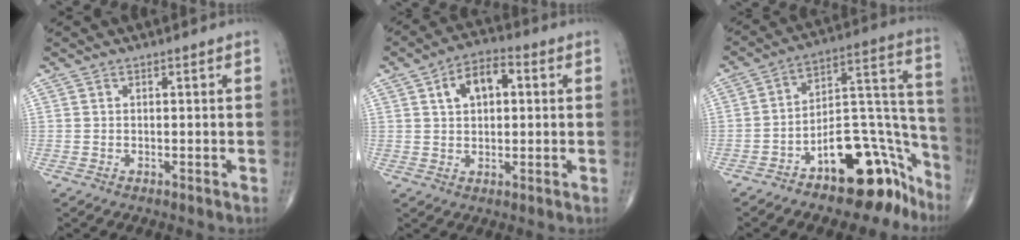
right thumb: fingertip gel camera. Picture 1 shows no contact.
{"total": 8.3, "force": [2.2, 4.9, 6.4], "torque": [-0.093, 0.014, 0.030]}
{"total": 19.0, "force": [-12.2, 8.7, 11.6], "torque": [-0.090, 0.140, -0.185]}